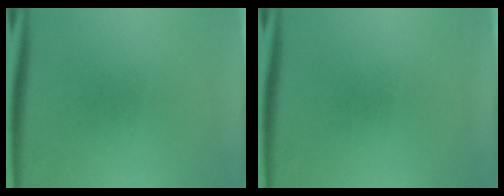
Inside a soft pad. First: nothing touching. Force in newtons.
{"total": 0.0}